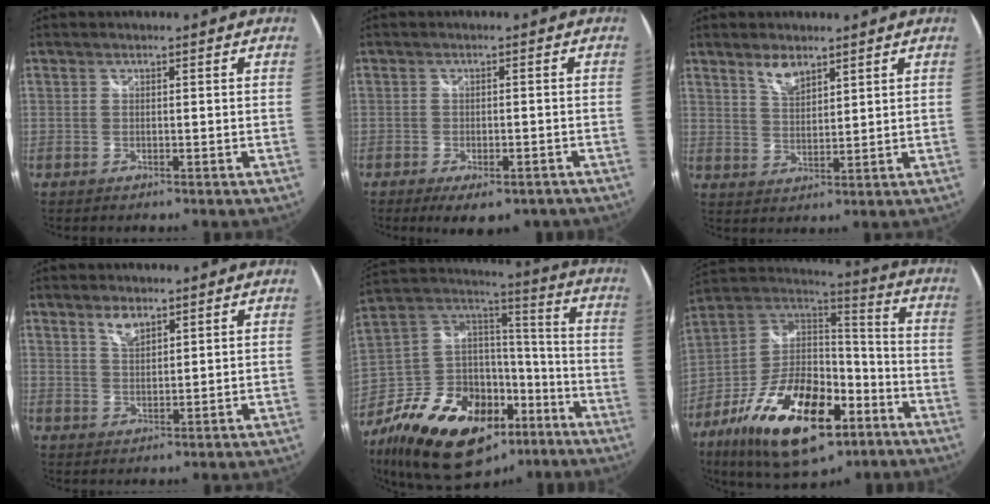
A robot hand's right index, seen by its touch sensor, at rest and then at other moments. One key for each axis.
{"total": 7.8, "fx": -5.5, "fy": 3.1, "fz": 4.6, "tx": -0.094, "ty": -0.021, "tz": -0.072}
{"total": 4.7, "fx": 3.4, "fy": 1.9, "fz": 2.6, "tx": -0.045, "ty": 0.000, "tz": 0.064}
{"total": 3.7, "fx": 2.6, "fy": 1.5, "fz": 2.1, "tx": -0.034, "ty": 0.002, "tz": 0.046}
{"total": 28.3, "fx": -16.4, "fy": 17.2, "fz": 15.5, "tx": -0.313, "ty": 0.038, "tz": -0.244}
{"total": 27.0, "fx": -13.6, "fy": 13.1, "fz": 19.4, "tx": -0.360, "ty": -0.008, "tz": -0.220}